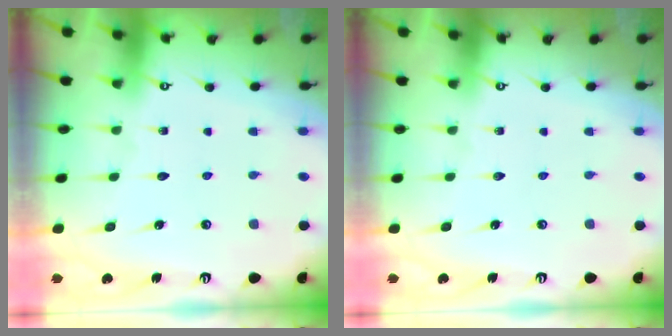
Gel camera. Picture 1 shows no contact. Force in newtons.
{"total": 0.0}